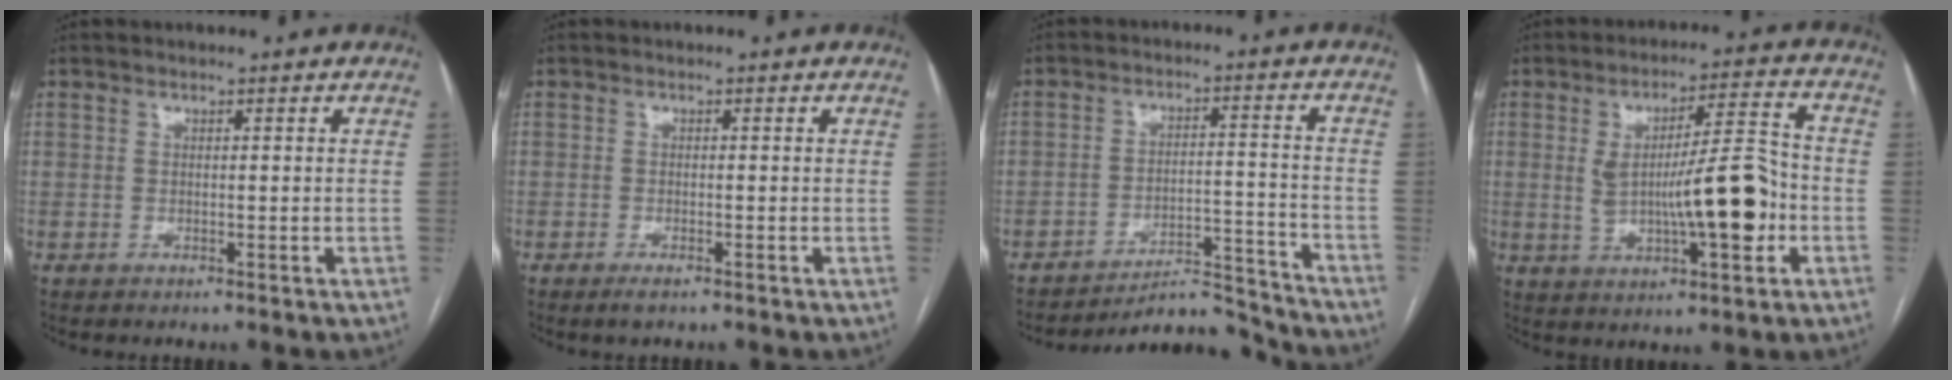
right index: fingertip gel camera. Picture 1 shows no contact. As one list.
[{"total": 1.6, "force": [-1.1, 0.2, 1.1], "torque": [-0.020, -0.003, -0.017]}, {"total": 9.3, "force": [-9.3, 0.3, -0.3], "torque": [0.009, 0.032, -0.146]}, {"total": 12.7, "force": [-1.6, 2.3, 12.3], "torque": [-0.206, 0.014, -0.019]}]